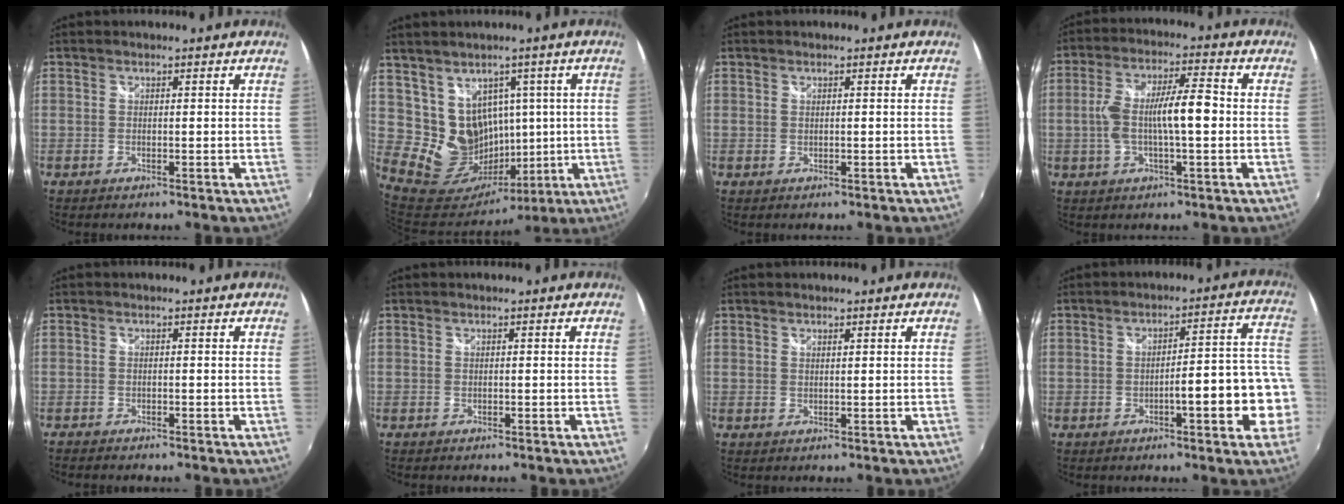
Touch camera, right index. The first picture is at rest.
{"total": 12.3, "force": [3.6, 11.3, 3.0], "torque": [-0.073, 0.011, 0.092]}
{"total": 0.0}
{"total": 11.5, "force": [-1.1, 2.8, 11.1], "torque": [-0.210, 0.008, -0.019]}
{"total": 1.9, "force": [-1.8, 0.3, 0.5], "torque": [-0.014, -0.012, -0.032]}
{"total": 0.0}
{"total": 0.7, "force": [0.6, 0.0, 0.4], "torque": [-0.006, 0.001, 0.011]}
{"total": 10.6, "force": [-3.6, 1.6, 9.9], "torque": [-0.120, 0.018, -0.041]}